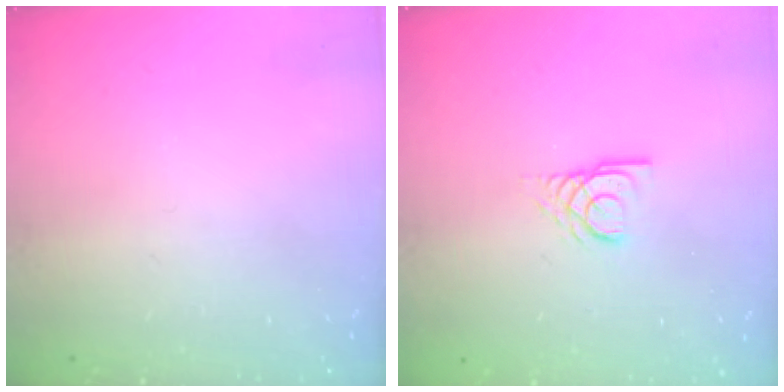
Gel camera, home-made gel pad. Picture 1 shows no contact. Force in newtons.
{"total": 3.1, "press": 3.1, "slide": 0.1}